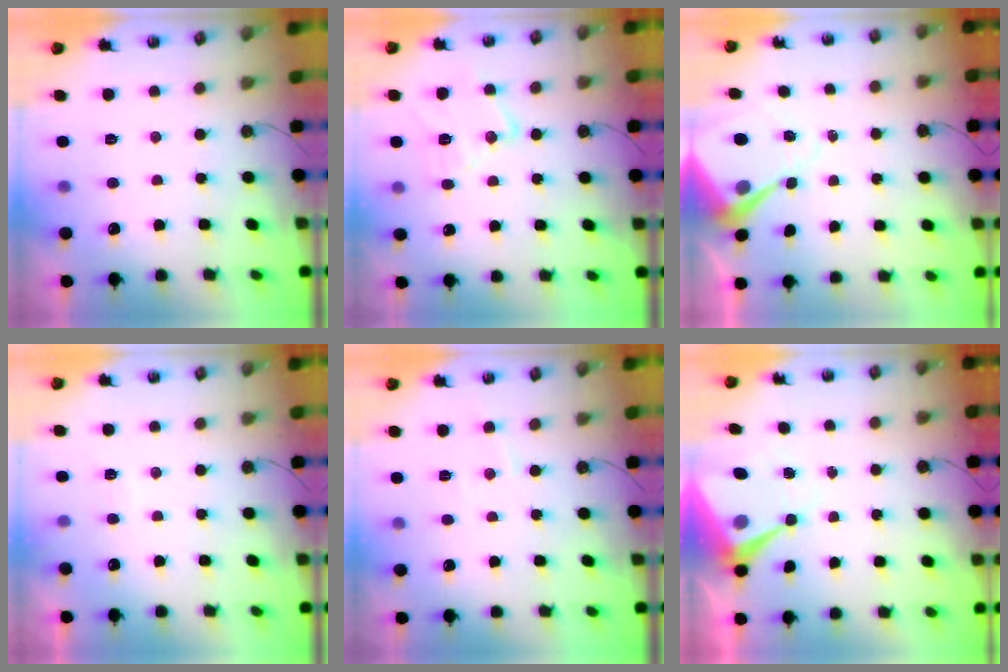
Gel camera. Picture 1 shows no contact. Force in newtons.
{"total": 12.1, "press": 12.1, "slide": 1.1}
{"total": 8.5, "press": 8.5, "slide": 0.6}
{"total": 4.4, "press": 4.3, "slide": 0.7}
{"total": 4.0, "press": 3.9, "slide": 0.6}
{"total": 9.1, "press": 9.1, "slide": 0.3}